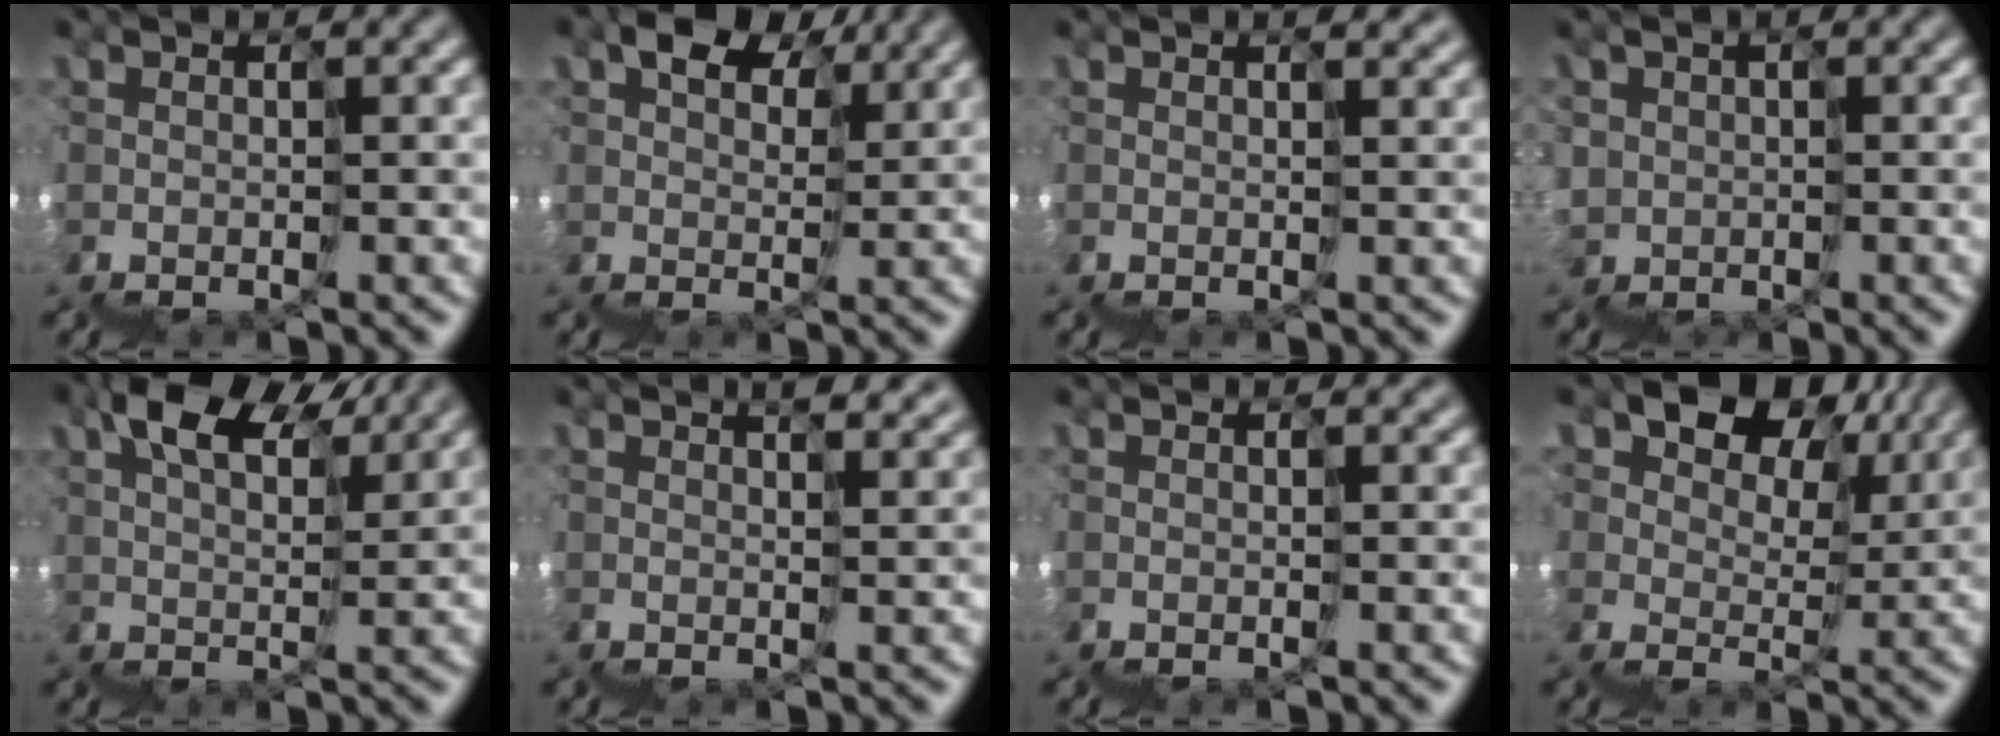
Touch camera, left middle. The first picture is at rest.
{"total": 5.6, "force": [4.7, 2.6, 1.3], "torque": [-0.024, 0.039, 0.070]}
{"total": 3.0, "force": [2.2, 1.2, 1.7], "torque": [-0.008, 0.021, 0.032]}
{"total": 2.8, "force": [1.4, 1.6, -1.8], "torque": [0.043, 0.019, 0.018]}
{"total": 6.5, "force": [5.9, 1.8, 2.3], "torque": [-0.032, 0.051, 0.082]}
{"total": 4.9, "force": [3.9, 1.9, 2.4], "torque": [-0.010, 0.035, 0.061]}
{"total": 1.0, "force": [0.7, 0.5, 0.5], "torque": [-0.005, 0.002, 0.007]}
{"total": 8.4, "force": [6.1, 5.0, 2.9], "torque": [-0.047, 0.031, 0.102]}